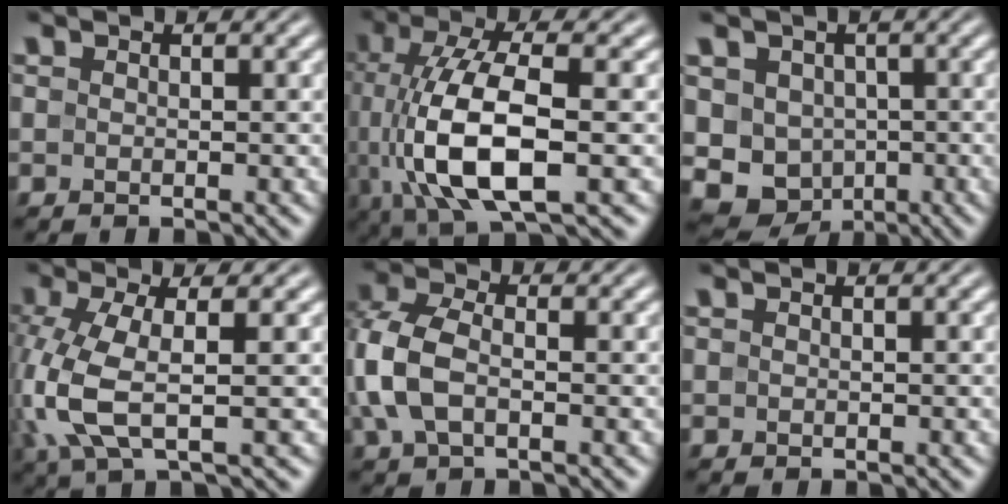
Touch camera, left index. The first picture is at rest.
{"total": 10.5, "force": [-1.6, 3.8, 9.6], "torque": [-0.194, 0.002, -0.030]}
{"total": 7.1, "force": [-0.5, 6.5, 2.9], "torque": [-0.047, -0.007, -0.021]}
{"total": 6.2, "force": [-0.6, 1.9, 5.8], "torque": [-0.151, -0.006, -0.011]}
{"total": 5.9, "force": [-0.8, 3.6, 4.7], "torque": [-0.124, 0.005, -0.023]}
{"total": 0.0}